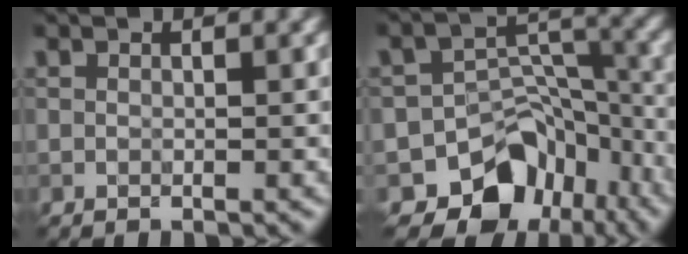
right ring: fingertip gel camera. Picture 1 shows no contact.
{"total": 9.0, "force": [-6.0, 6.0, 3.0], "torque": [-0.020, -0.002, -0.088]}